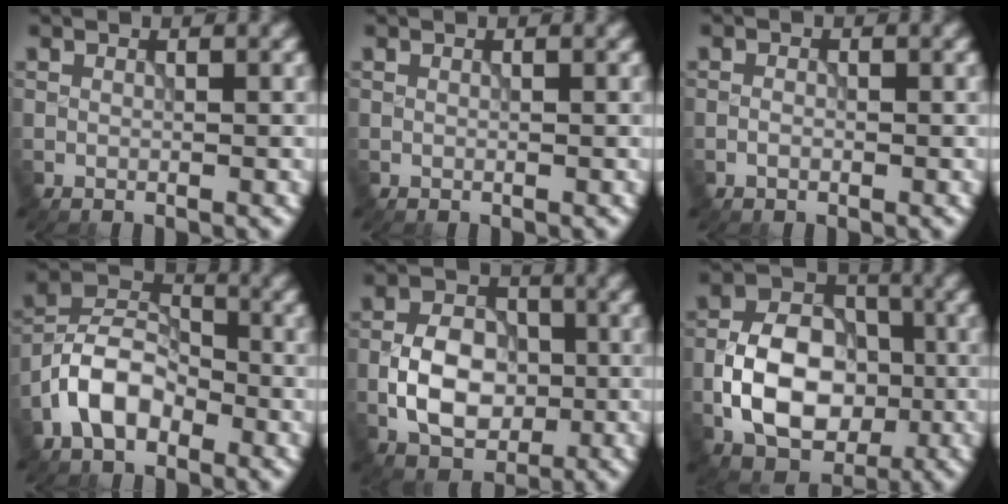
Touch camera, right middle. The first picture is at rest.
{"total": 0.0}
{"total": 0.7, "force": [-0.3, 0.4, 0.5], "torque": [-0.009, 0.001, -0.009]}
{"total": 6.1, "force": [-3.0, 3.8, 3.7], "torque": [-0.069, 0.009, -0.068]}
{"total": 6.4, "force": [-1.3, 4.4, 4.4], "torque": [-0.079, 0.003, -0.026]}
{"total": 9.0, "force": [-2.0, 6.2, 6.2], "torque": [-0.107, 0.009, -0.041]}